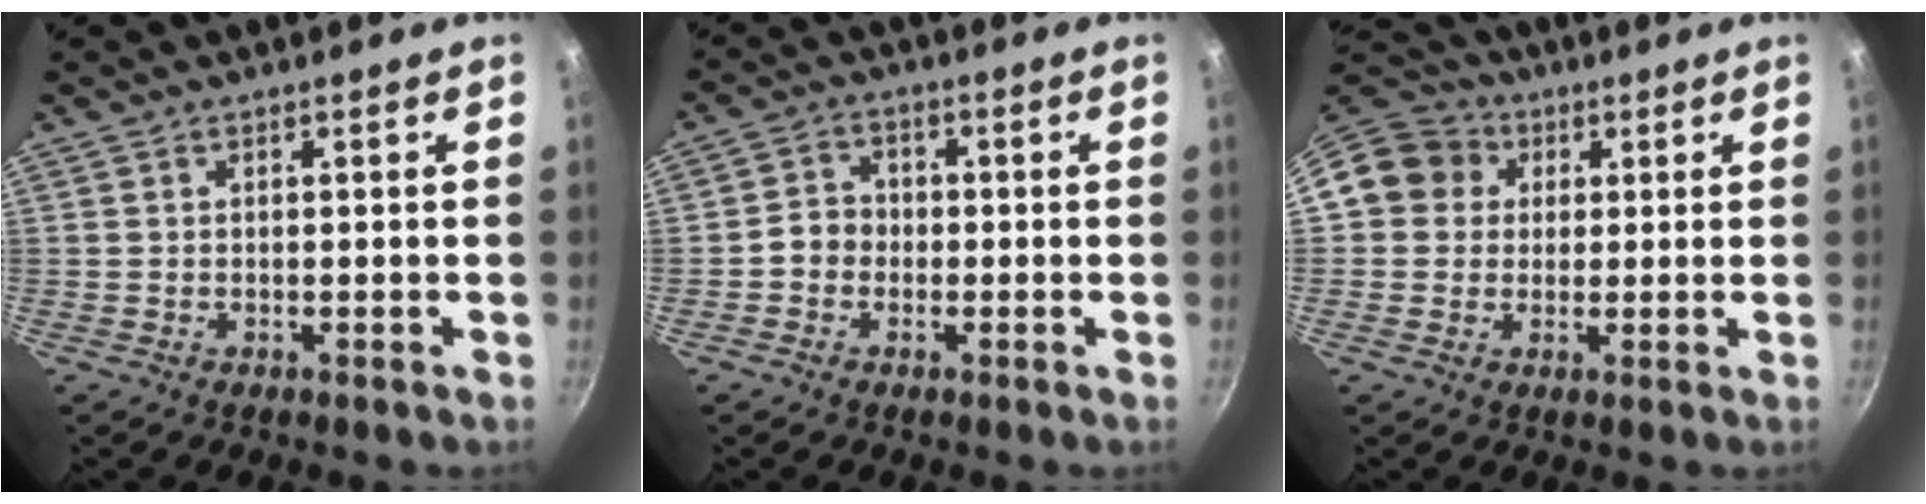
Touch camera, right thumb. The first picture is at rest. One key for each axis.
{"total": 4.0, "fx": -1.0, "fy": 3.5, "fz": 1.6, "tx": -0.004, "ty": 0.019, "tz": -0.028}
{"total": 10.9, "fx": 2.5, "fy": 10.0, "fz": 3.8, "tx": -0.048, "ty": 0.024, "tz": 0.026}